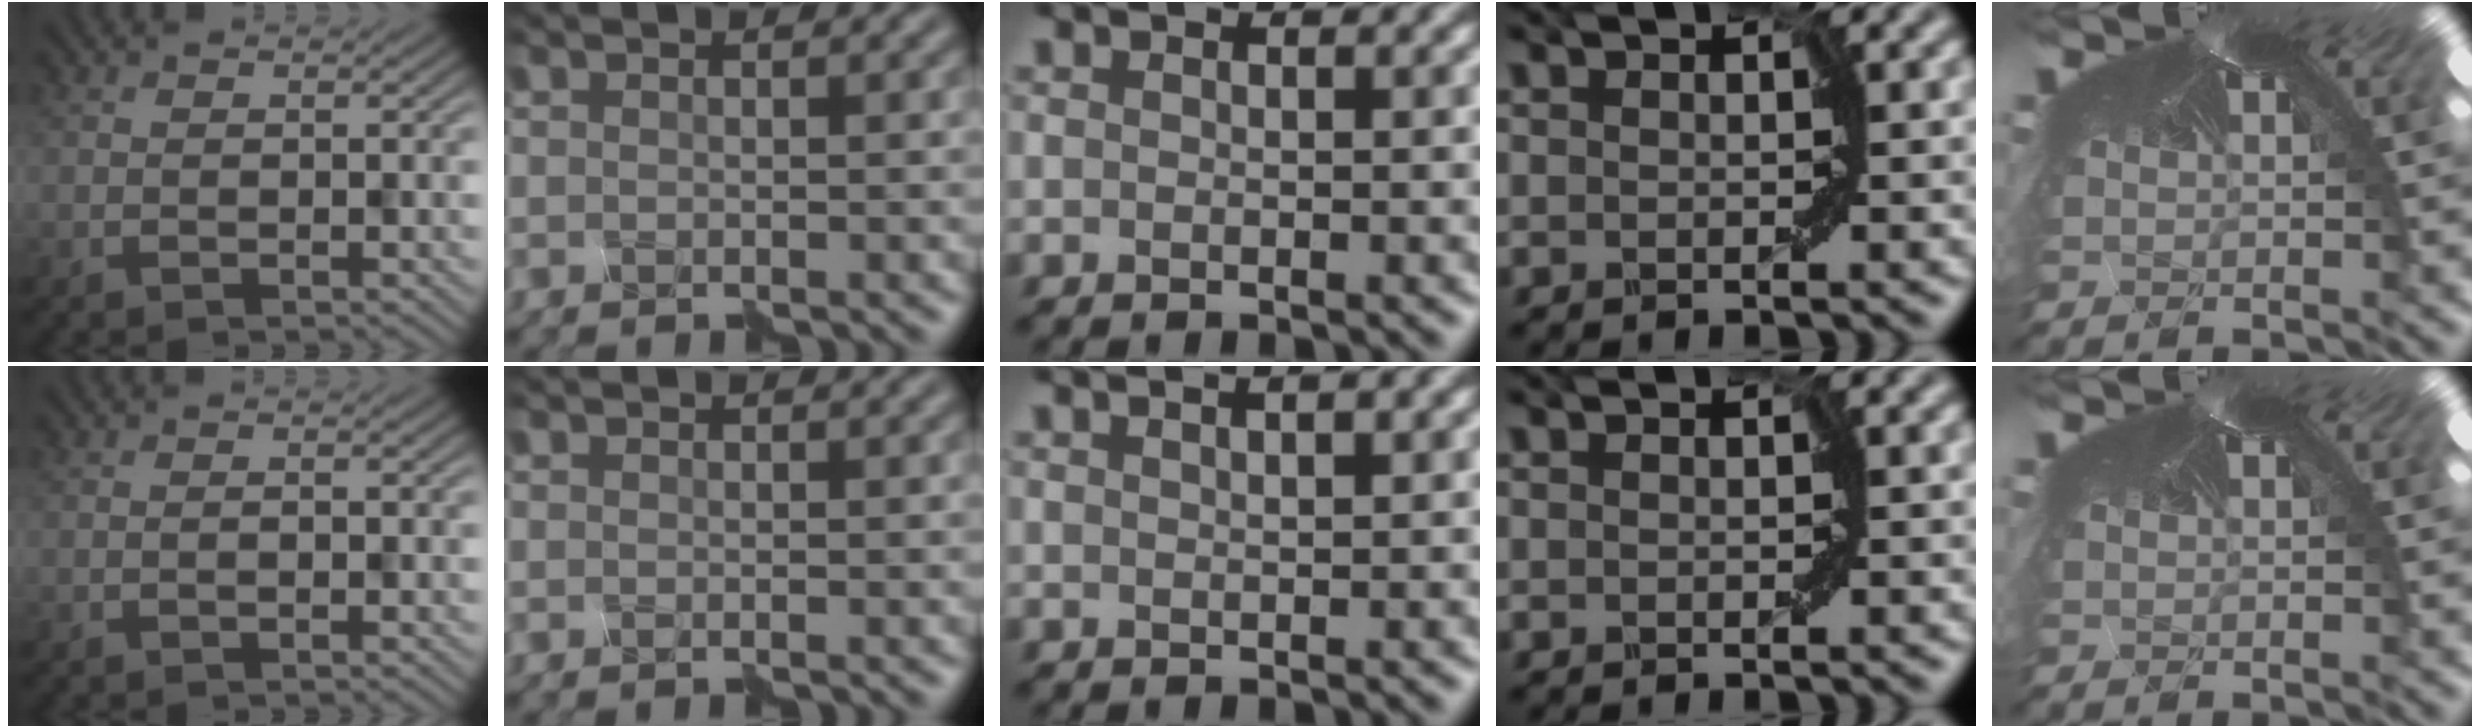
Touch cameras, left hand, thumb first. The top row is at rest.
{"middle": {"total": 2.5, "force": [1.8, 0.8, 1.6], "torque": [-0.008, 0.026, 0.007]}}